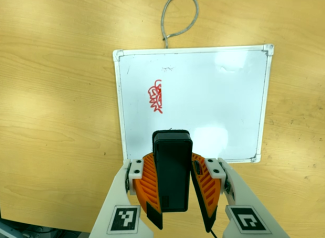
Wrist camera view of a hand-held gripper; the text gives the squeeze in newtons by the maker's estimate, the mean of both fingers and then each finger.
{"total": 10.6, "left": 9.6, "right": 11.6}